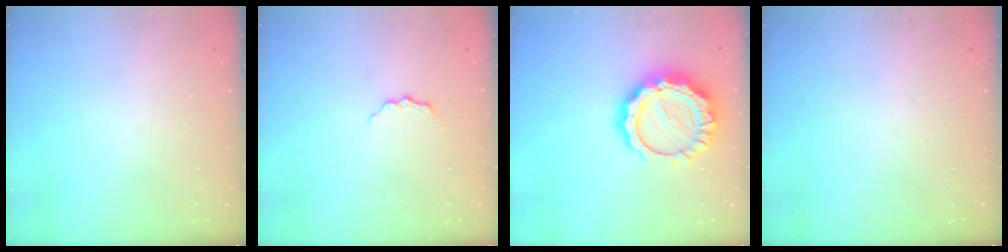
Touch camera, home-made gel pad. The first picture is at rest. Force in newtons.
{"total": 4.1, "press": 4.1, "slide": 0.5}
{"total": 15.3, "press": 15.2, "slide": 1.2}
{"total": 0.0}